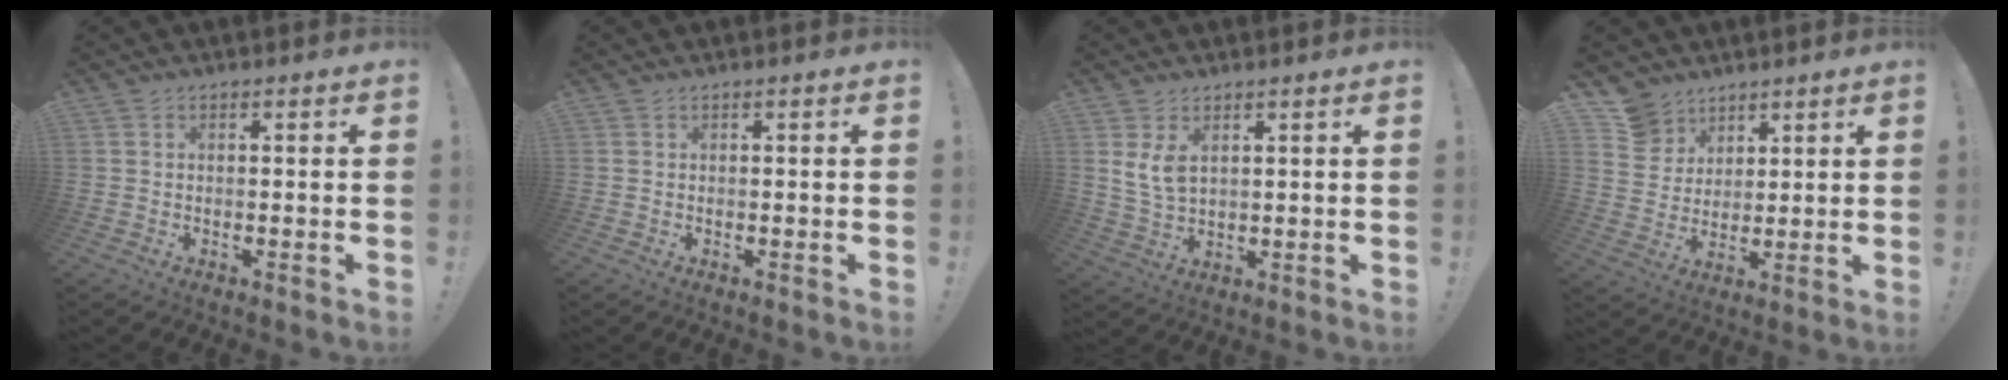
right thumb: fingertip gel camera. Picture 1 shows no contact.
{"total": 0.0}
{"total": 6.3, "force": [2.9, 3.4, 4.4], "torque": [-0.093, -0.016, 0.052]}
{"total": 9.3, "force": [6.5, 6.6, 1.4], "torque": [-0.025, -0.046, 0.130]}